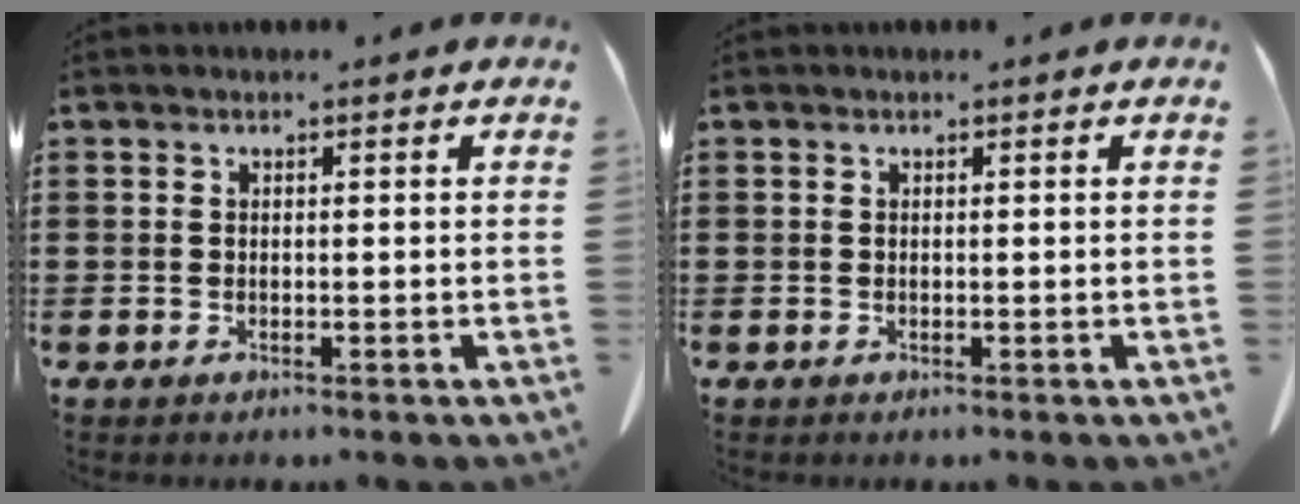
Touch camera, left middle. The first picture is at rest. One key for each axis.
{"total": 0.0}